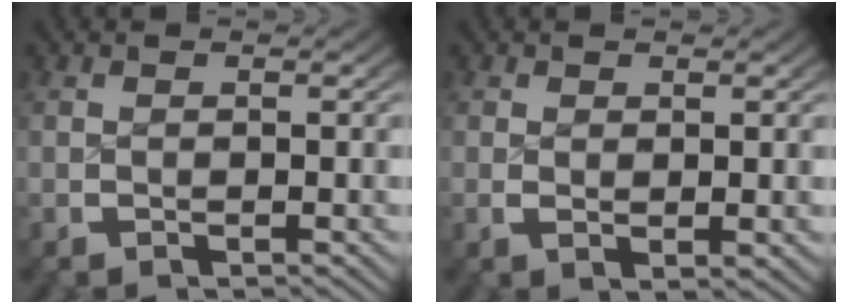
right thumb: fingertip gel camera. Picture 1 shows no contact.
{"total": 1.1, "force": [0.4, 0.4, 0.9], "torque": [-0.018, -0.009, 0.015]}